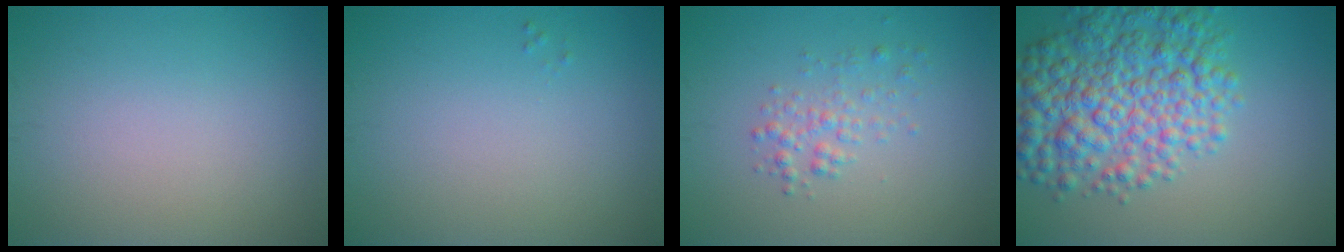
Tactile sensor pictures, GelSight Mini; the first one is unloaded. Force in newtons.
{"total": 0.0}
{"total": 1.8, "press": 1.8, "slide": 0.1}
{"total": 8.7, "press": 8.7, "slide": 0.3}